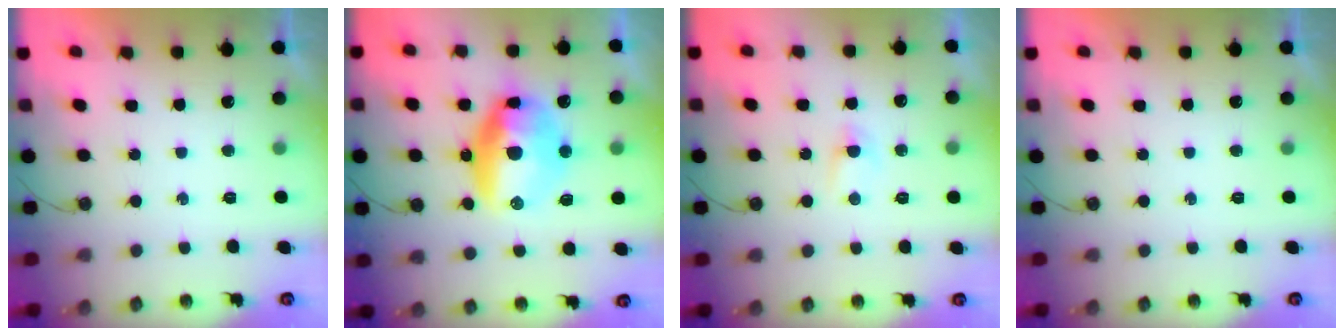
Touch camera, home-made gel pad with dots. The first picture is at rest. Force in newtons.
{"total": 14.4, "press": 14.4, "slide": 1.1}
{"total": 2.2, "press": 2.2, "slide": 0.3}
{"total": 0.0}